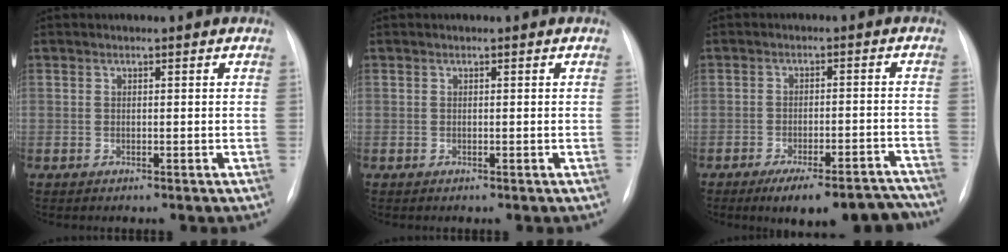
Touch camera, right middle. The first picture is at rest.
{"total": 0.0}
{"total": 12.8, "force": [-11.1, 2.9, 5.6], "torque": [-0.047, 0.029, -0.147]}